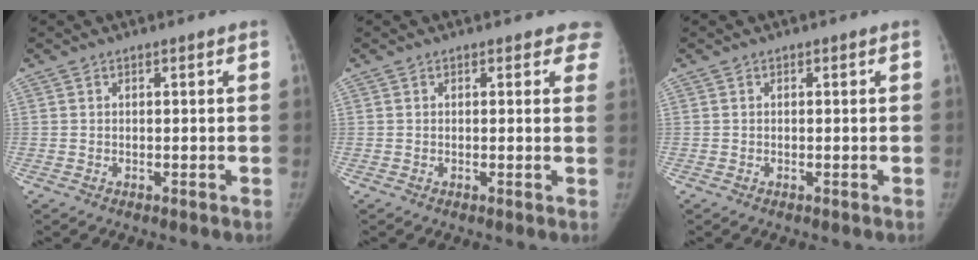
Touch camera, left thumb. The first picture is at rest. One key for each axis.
{"total": 3.3, "fx": 2.8, "fy": 1.7, "fz": 0.7, "tx": 0.029, "ty": -0.010, "tz": 0.008}
{"total": 0.0}